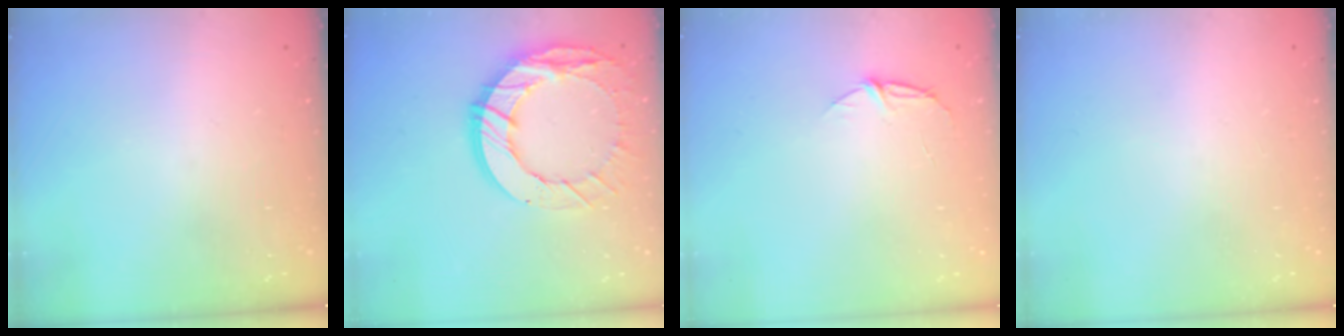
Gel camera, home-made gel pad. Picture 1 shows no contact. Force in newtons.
{"total": 16.6, "press": 16.6, "slide": 1.5}
{"total": 4.9, "press": 4.9, "slide": 0.6}
{"total": 0.0}